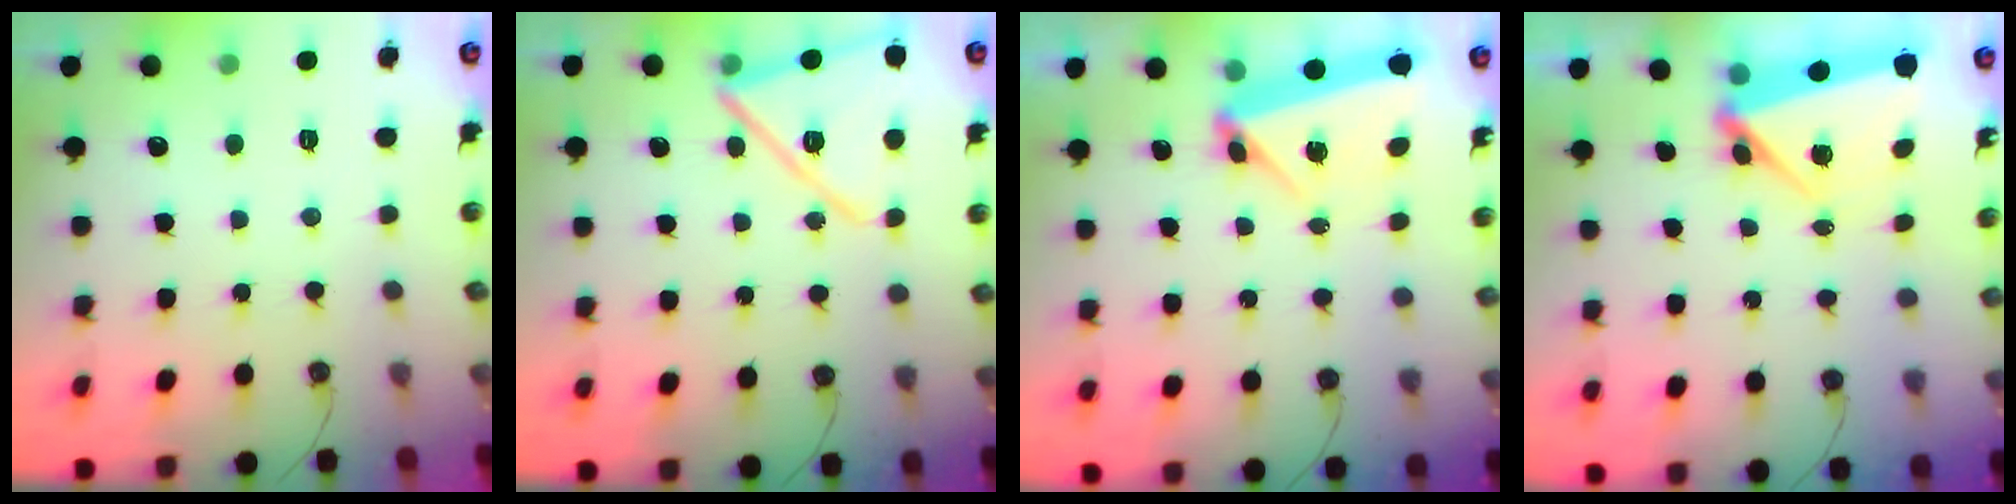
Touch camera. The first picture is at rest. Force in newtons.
{"total": 16.0, "press": 16.0, "slide": 1.2}
{"total": 5.9, "press": 5.2, "slide": 2.6}
{"total": 5.1, "press": 4.9, "slide": 1.6}